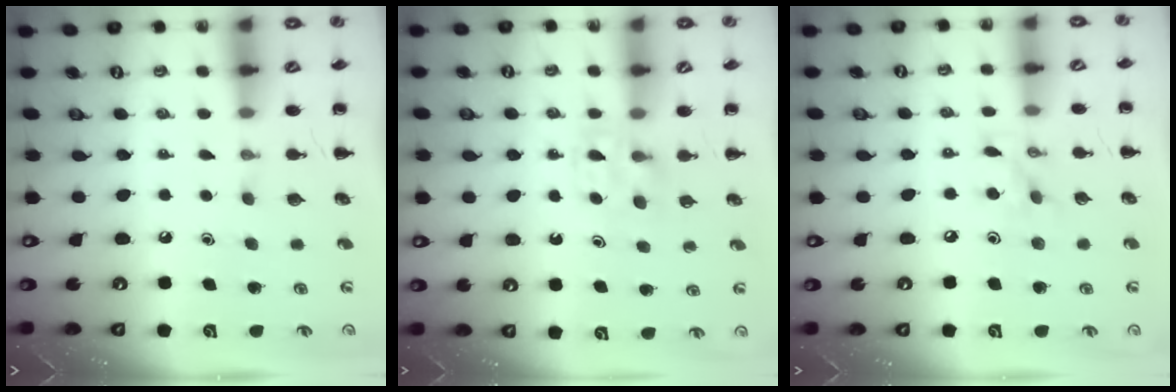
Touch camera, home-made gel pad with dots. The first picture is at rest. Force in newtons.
{"total": 4.2, "press": 4.0, "slide": 1.3}
{"total": 5.2, "press": 5.1, "slide": 1.2}